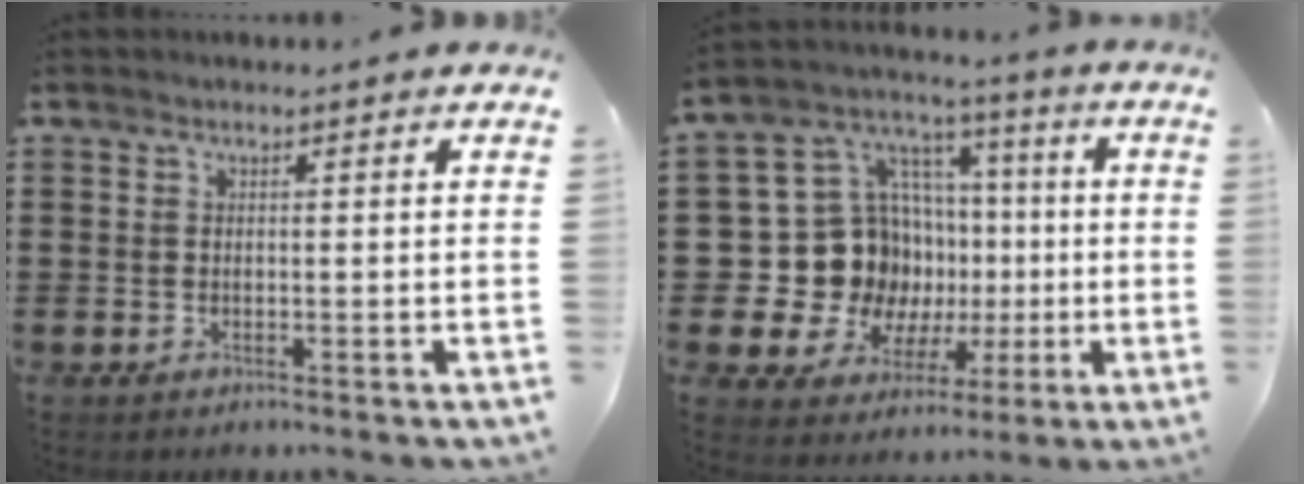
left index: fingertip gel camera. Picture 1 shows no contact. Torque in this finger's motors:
{"motor_torque": [1.45, -0.69, 0.65, 0.06]}